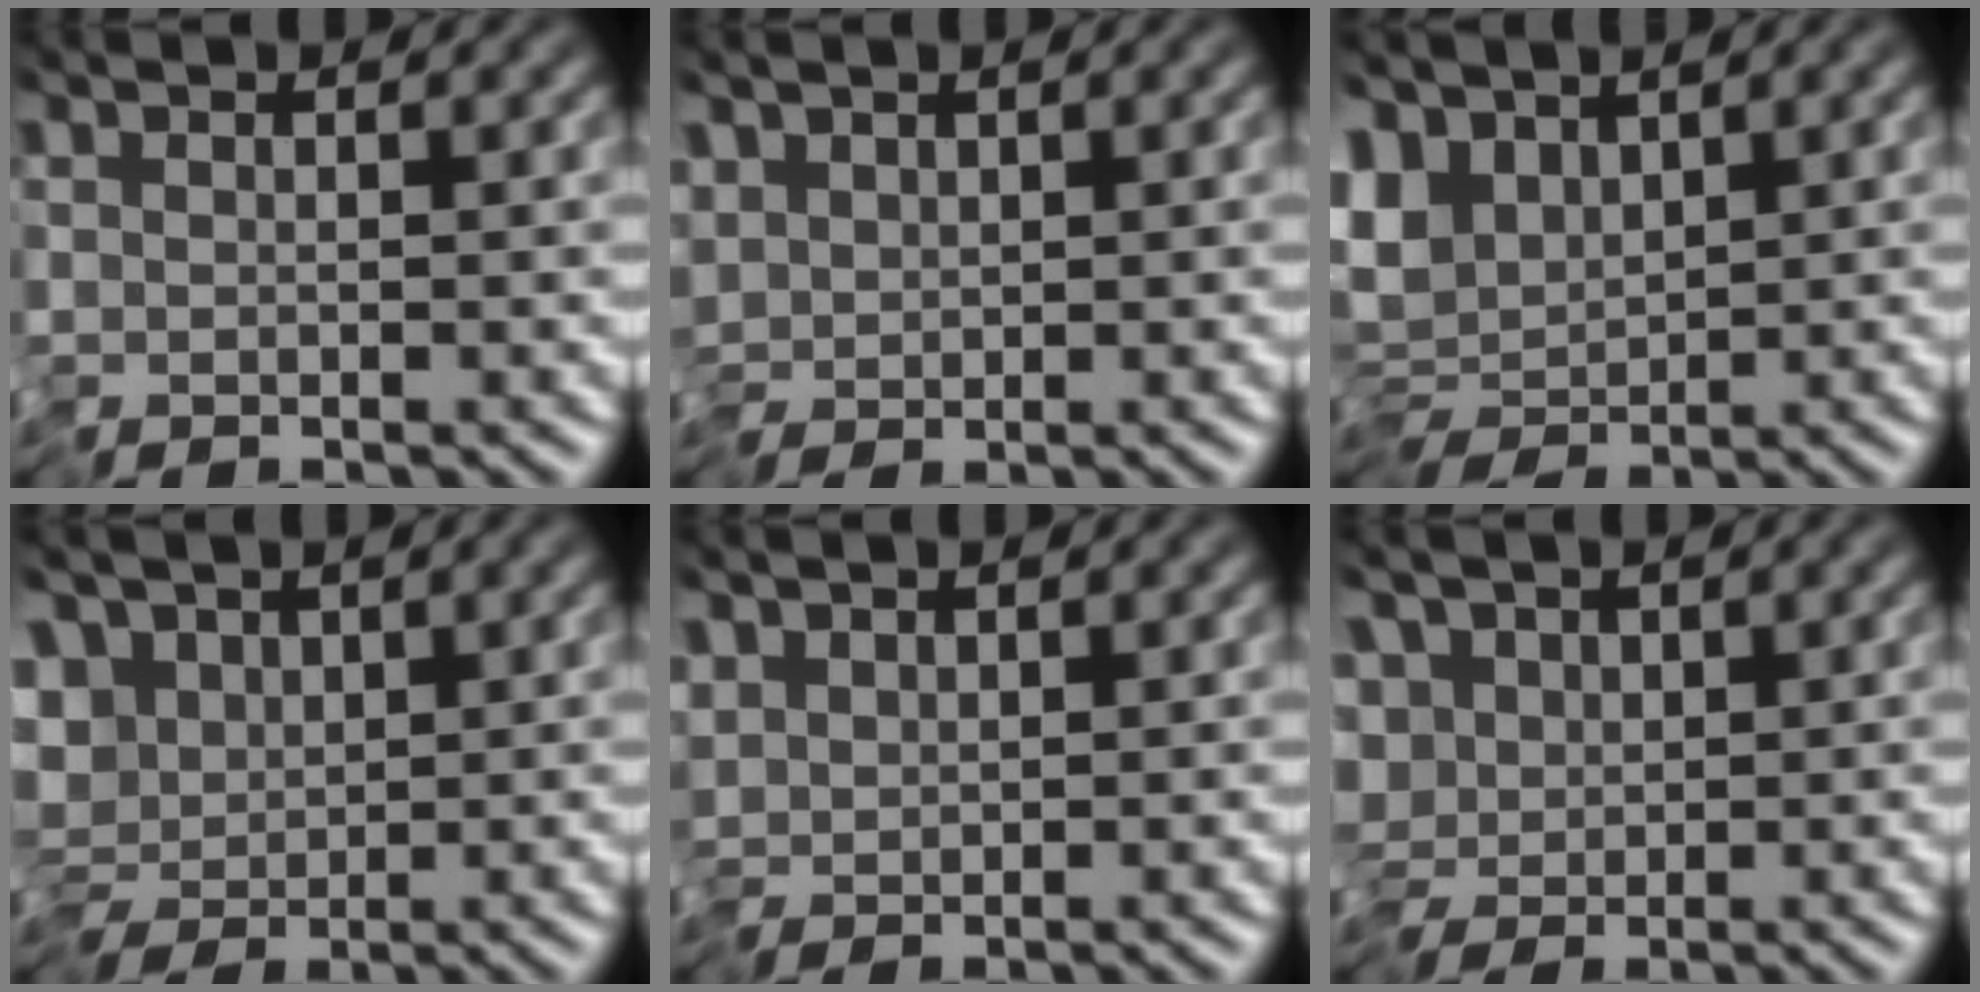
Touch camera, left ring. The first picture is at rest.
{"total": 1.4, "force": [-0.1, 0.7, 1.3], "torque": [-0.021, 0.007, -0.009]}
{"total": 6.2, "force": [1.8, 3.9, 4.5], "torque": [-0.065, 0.005, 0.037]}
{"total": 5.8, "force": [0.1, 4.2, 3.9], "torque": [-0.044, 0.003, -0.002]}
{"total": 0.9, "force": [0.1, 0.4, 0.8], "torque": [-0.013, 0.003, -0.002]}
{"total": 5.2, "force": [-0.5, 3.9, 3.4], "torque": [-0.035, 0.013, -0.029]}